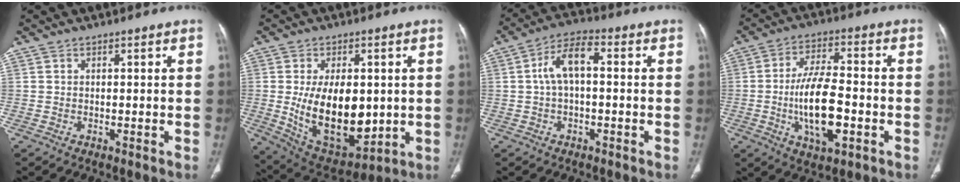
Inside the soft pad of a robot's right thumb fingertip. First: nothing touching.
{"total": 17.7, "force": [-0.2, 9.9, 14.7], "torque": [-0.214, -0.019, 0.024]}
{"total": 7.4, "force": [0.5, 3.5, 6.4], "torque": [-0.122, 0.027, 0.001]}
{"total": 13.6, "force": [-2.9, 5.6, 12.0], "torque": [-0.210, 0.012, -0.050]}